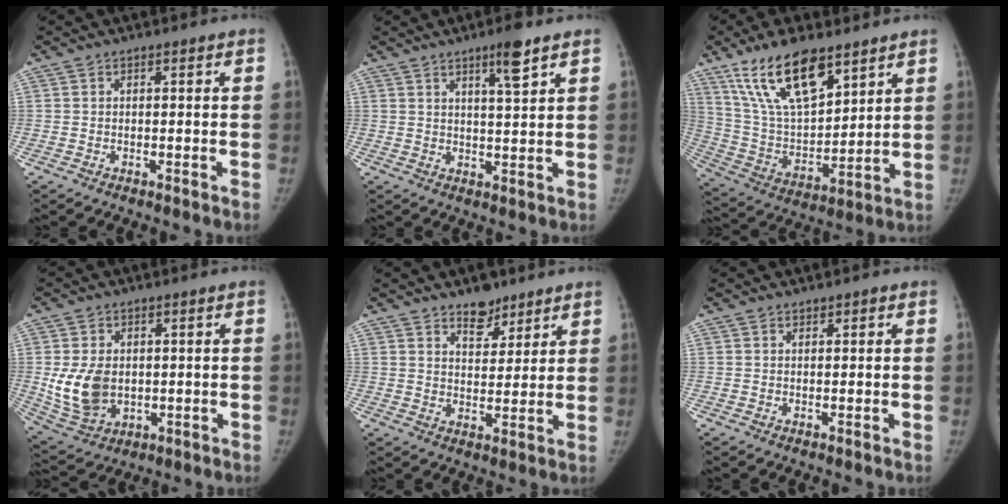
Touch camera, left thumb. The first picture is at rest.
{"total": 5.8, "force": [3.7, 0.7, 4.5], "torque": [-0.068, -0.023, 0.059]}
{"total": 18.6, "force": [11.8, 7.6, 12.1], "torque": [-0.187, -0.053, 0.231]}
{"total": 10.5, "force": [0.2, 7.6, 7.3], "torque": [-0.122, -0.009, 0.023]}
{"total": 6.4, "force": [4.8, 3.3, 2.7], "torque": [-0.014, -0.034, 0.078]}
{"total": 0.7, "force": [0.5, 0.4, 0.4], "torque": [0.000, -0.002, 0.006]}